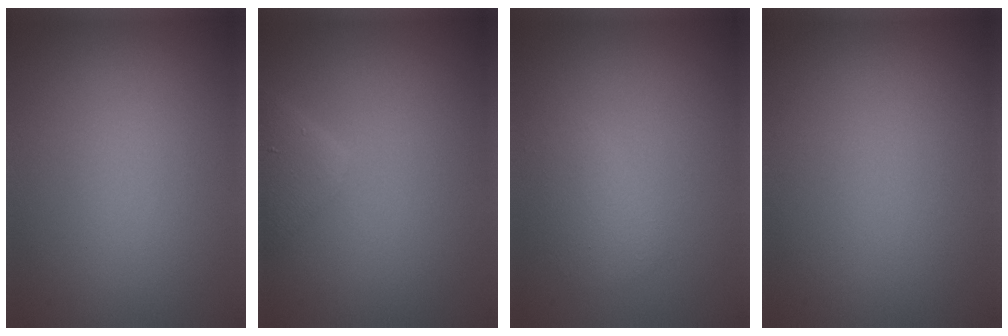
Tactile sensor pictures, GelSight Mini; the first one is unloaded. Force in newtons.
{"total": 2.2, "press": 2.2, "slide": 0.2}
{"total": 1.7, "press": 1.7, "slide": 0.1}
{"total": 0.0}